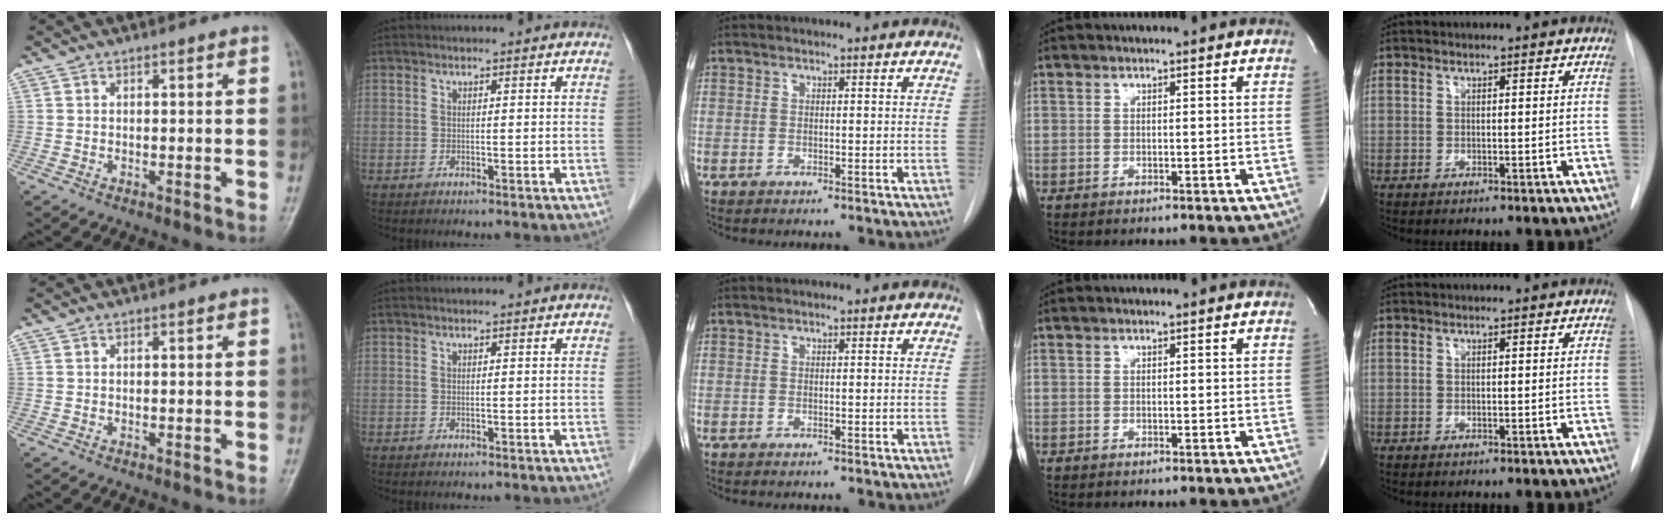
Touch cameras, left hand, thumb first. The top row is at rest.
{}